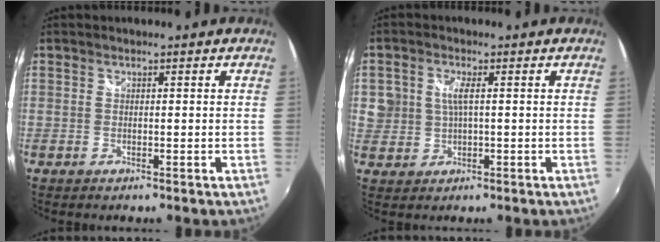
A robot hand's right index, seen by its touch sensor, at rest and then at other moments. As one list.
[{"total": 4.2, "force": [0.5, 3.1, 2.7], "torque": [-0.056, 0.003, 0.015]}]